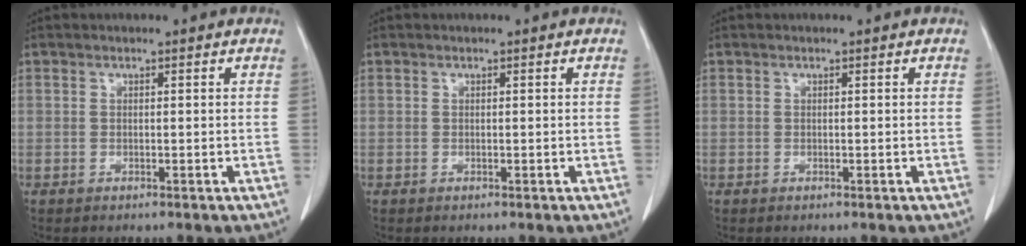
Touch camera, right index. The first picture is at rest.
{"total": 0.0}
{"total": 0.0}